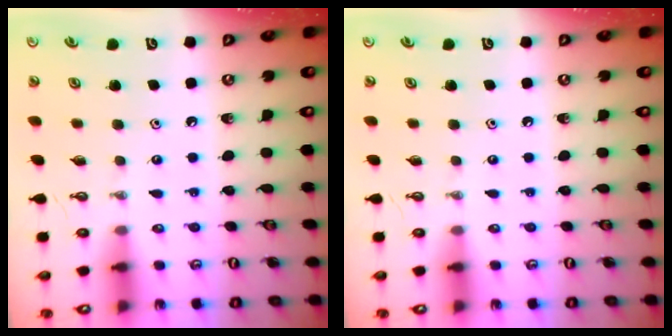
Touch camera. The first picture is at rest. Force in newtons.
{"total": 0.0}